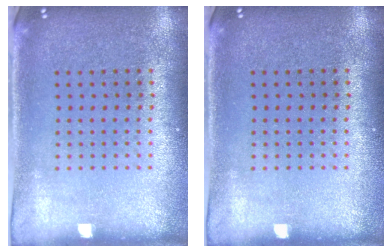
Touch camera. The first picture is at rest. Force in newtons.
{"total": 0.0}